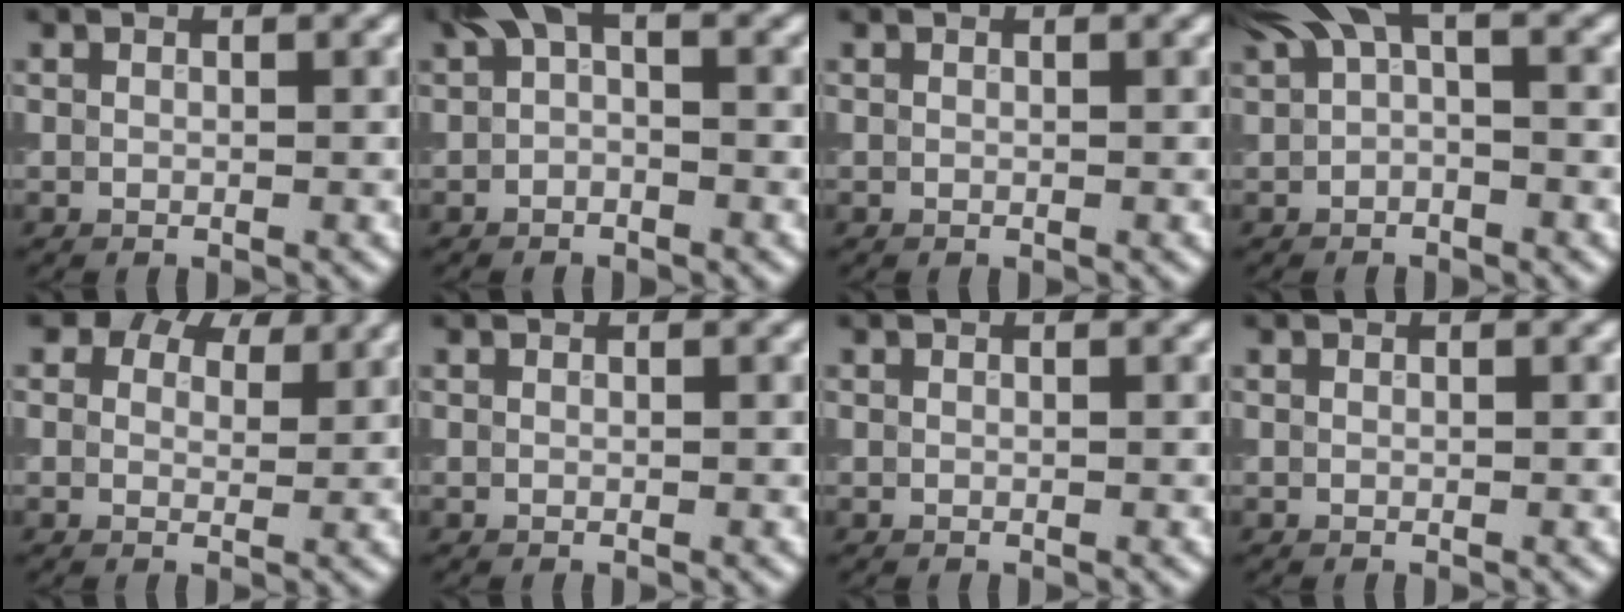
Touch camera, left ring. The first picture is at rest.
{"total": 2.4, "force": [0.4, 1.2, 2.0], "torque": [-0.032, 0.008, -0.002]}
{"total": 0.0}
{"total": 4.2, "force": [1.8, 1.8, 3.4], "torque": [-0.055, 0.011, 0.024]}
{"total": 4.9, "force": [3.5, 2.8, 2.0], "torque": [-0.028, -0.002, 0.043]}
{"total": 0.0}
{"total": 0.0}
{"total": 0.0}